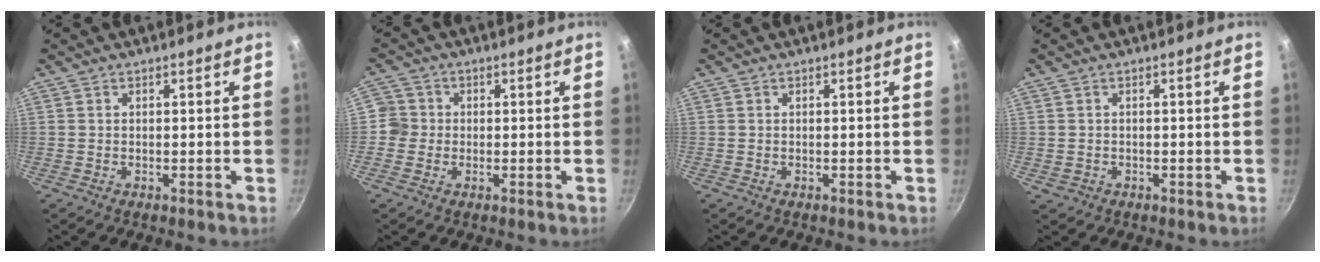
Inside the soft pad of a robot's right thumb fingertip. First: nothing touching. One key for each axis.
{"total": 3.8, "fx": -0.4, "fy": 3.7, "fz": 0.5, "tx": 0.014, "ty": 0.009, "tz": -0.015}
{"total": 0.0}
{"total": 1.0, "fx": -0.3, "fy": 0.9, "fz": 0.3, "tx": -0.008, "ty": 0.006, "tz": 0.000}